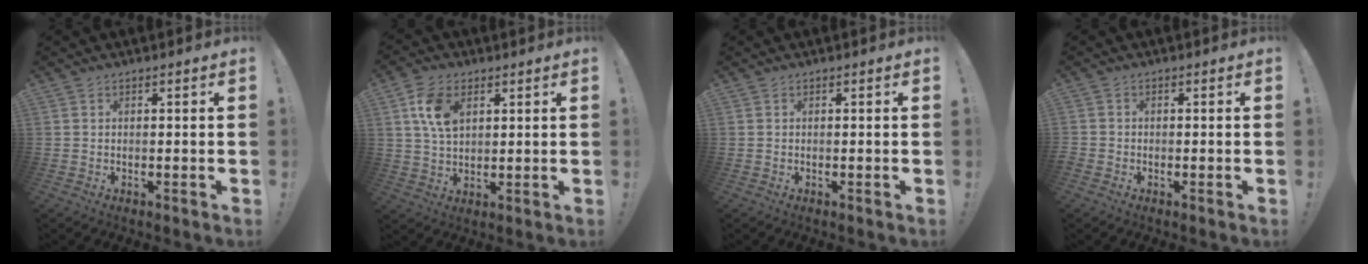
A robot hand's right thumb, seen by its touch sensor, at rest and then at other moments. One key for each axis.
{"total": 9.9, "fx": 3.8, "fy": 6.2, "fz": 6.8, "tx": -0.125, "ty": -0.004, "tz": 0.070}
{"total": 0.0}
{"total": 1.4, "fx": -0.9, "fy": 1.0, "fz": 0.4, "tx": -0.004, "ty": 0.005, "tz": -0.016}